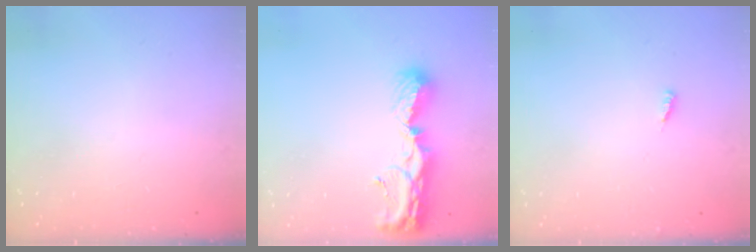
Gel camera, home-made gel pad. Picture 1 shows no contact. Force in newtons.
{"total": 10.1, "press": 10.0, "slide": 0.8}
{"total": 2.6, "press": 2.6, "slide": 0.3}